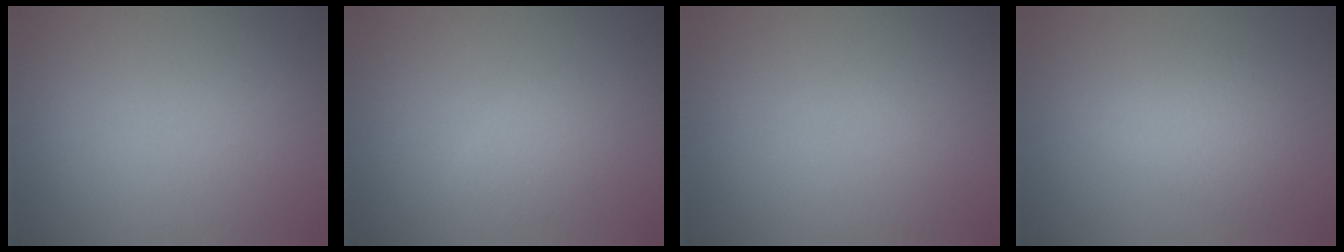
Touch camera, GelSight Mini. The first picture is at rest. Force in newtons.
{"total": 1.4, "press": 1.4, "slide": 0.1}
{"total": 0.0}
{"total": 3.0, "press": 3.0, "slide": 0.1}